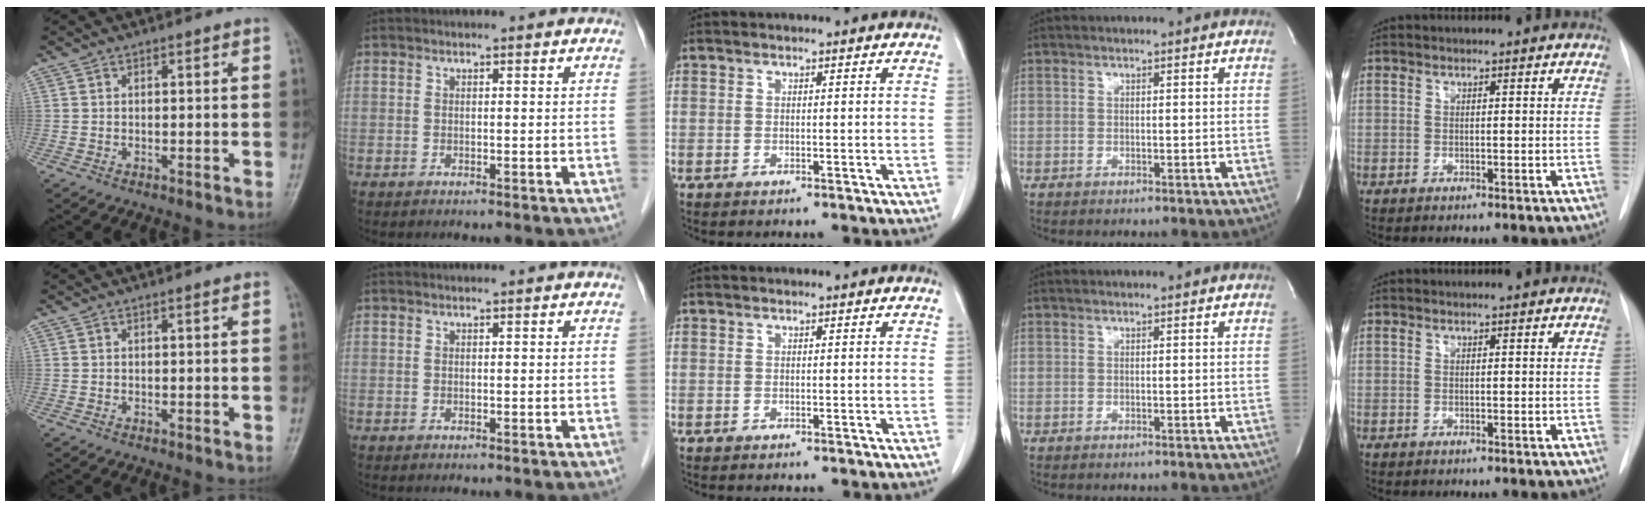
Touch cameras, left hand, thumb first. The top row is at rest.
{}